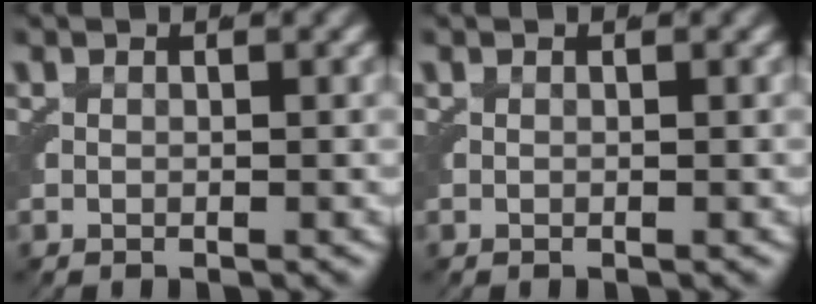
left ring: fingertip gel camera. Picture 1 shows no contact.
{"total": 0.0}